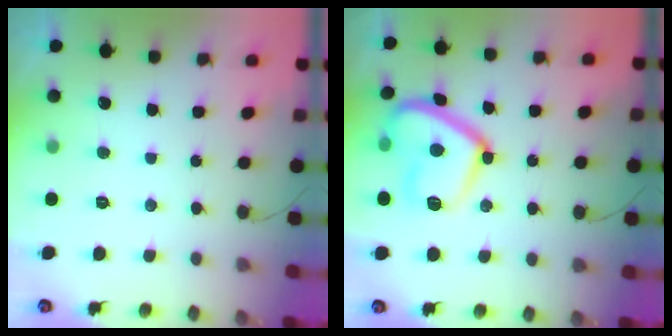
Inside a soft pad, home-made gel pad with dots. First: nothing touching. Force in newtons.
{"total": 16.0, "press": 16.0, "slide": 0.7}